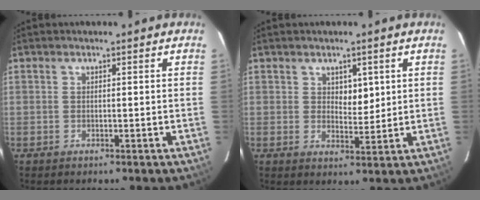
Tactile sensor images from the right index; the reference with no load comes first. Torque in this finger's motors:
{"motor_torque": [-0.09, -0.03, -0.06, 0.01]}